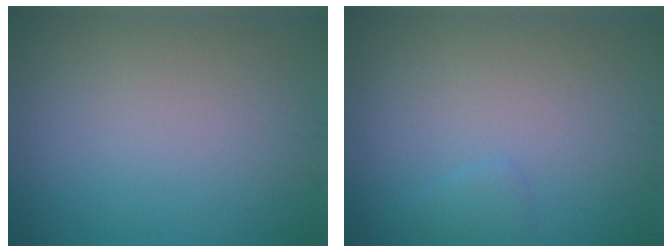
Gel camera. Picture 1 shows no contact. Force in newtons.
{"total": 0.9, "press": 0.9, "slide": 0.0}